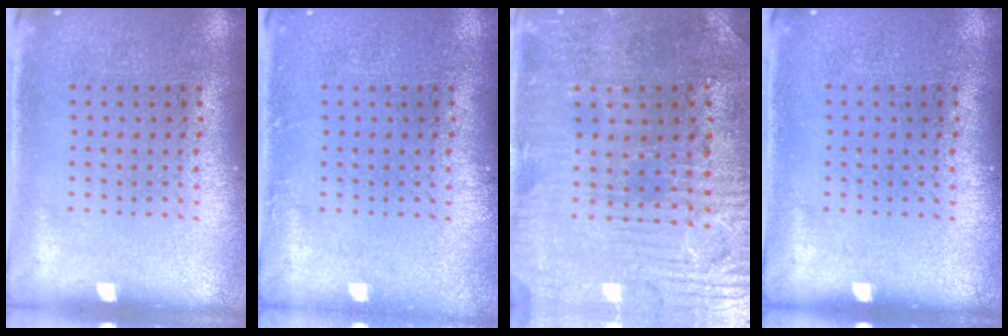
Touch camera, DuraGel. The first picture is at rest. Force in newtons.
{"total": 0.7, "press": 0.7, "slide": 0.1}
{"total": 2.2, "press": 2.2, "slide": 0.5}
{"total": 0.0}